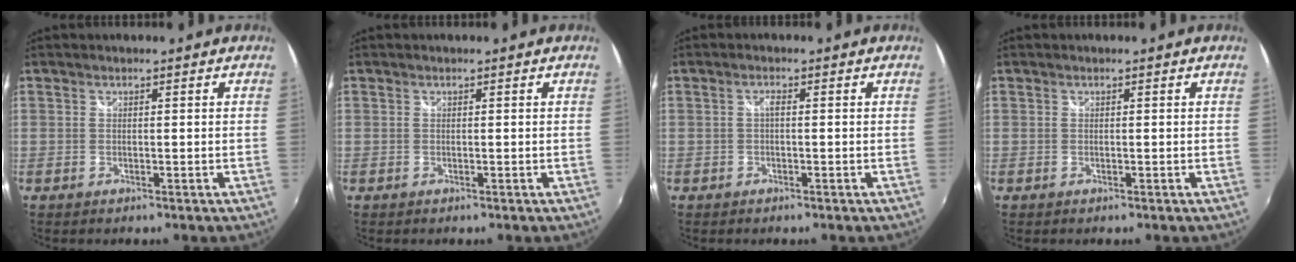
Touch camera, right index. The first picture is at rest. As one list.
[{"total": 0.0}, {"total": 1.0, "force": [-0.1, 0.3, 1.0], "torque": [-0.018, 0.004, -0.004]}, {"total": 0.0}]